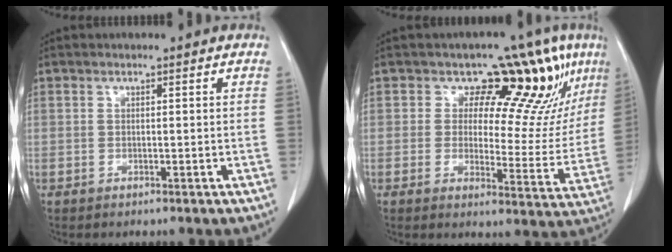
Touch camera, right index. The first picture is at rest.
{"total": 13.5, "force": [7.9, 5.7, 9.3], "torque": [-0.104, -0.014, 0.086]}